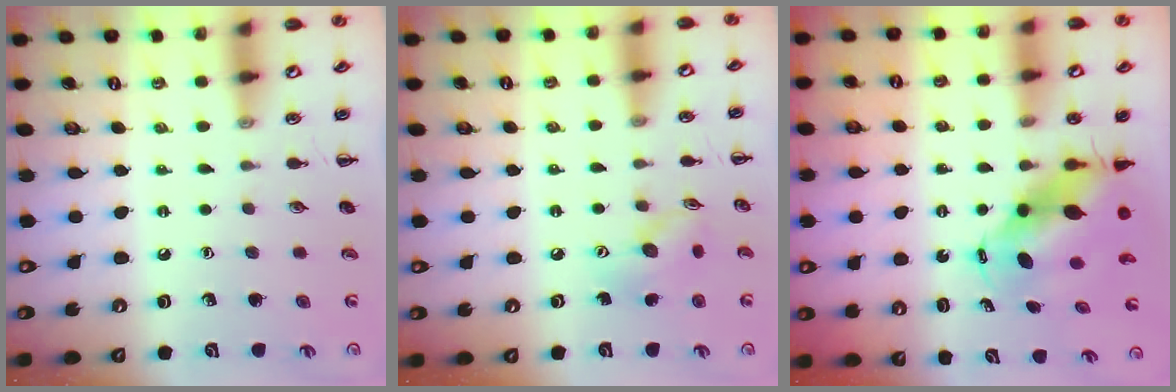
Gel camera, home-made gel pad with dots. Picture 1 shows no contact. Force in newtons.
{"total": 8.0, "press": 8.0, "slide": 0.4}
{"total": 7.1, "press": 6.9, "slide": 1.8}